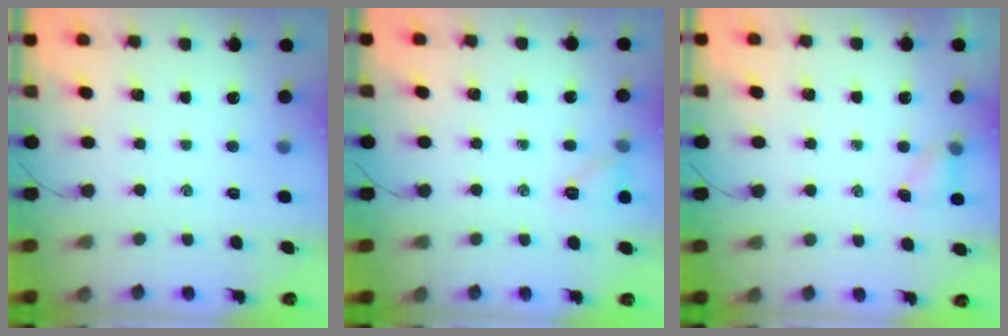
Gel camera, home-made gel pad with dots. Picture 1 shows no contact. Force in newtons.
{"total": 6.8, "press": 6.7, "slide": 1.1}
{"total": 4.6, "press": 4.4, "slide": 1.3}